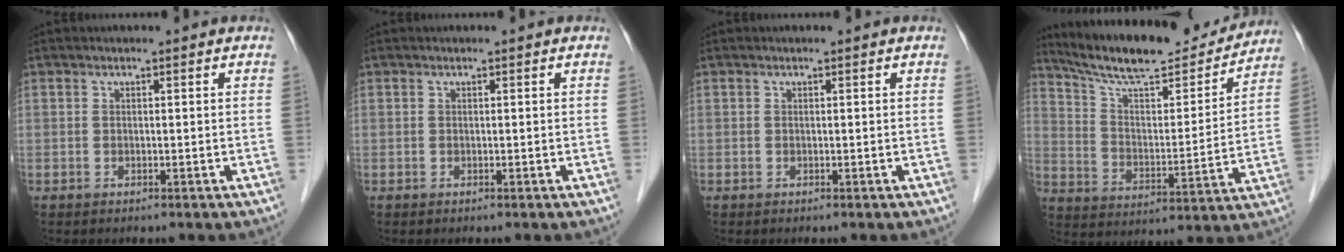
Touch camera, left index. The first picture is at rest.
{"total": 0.0}
{"total": 0.0}
{"total": 19.4, "force": [17.7, 3.0, 7.4], "torque": [-0.123, -0.009, 0.274]}